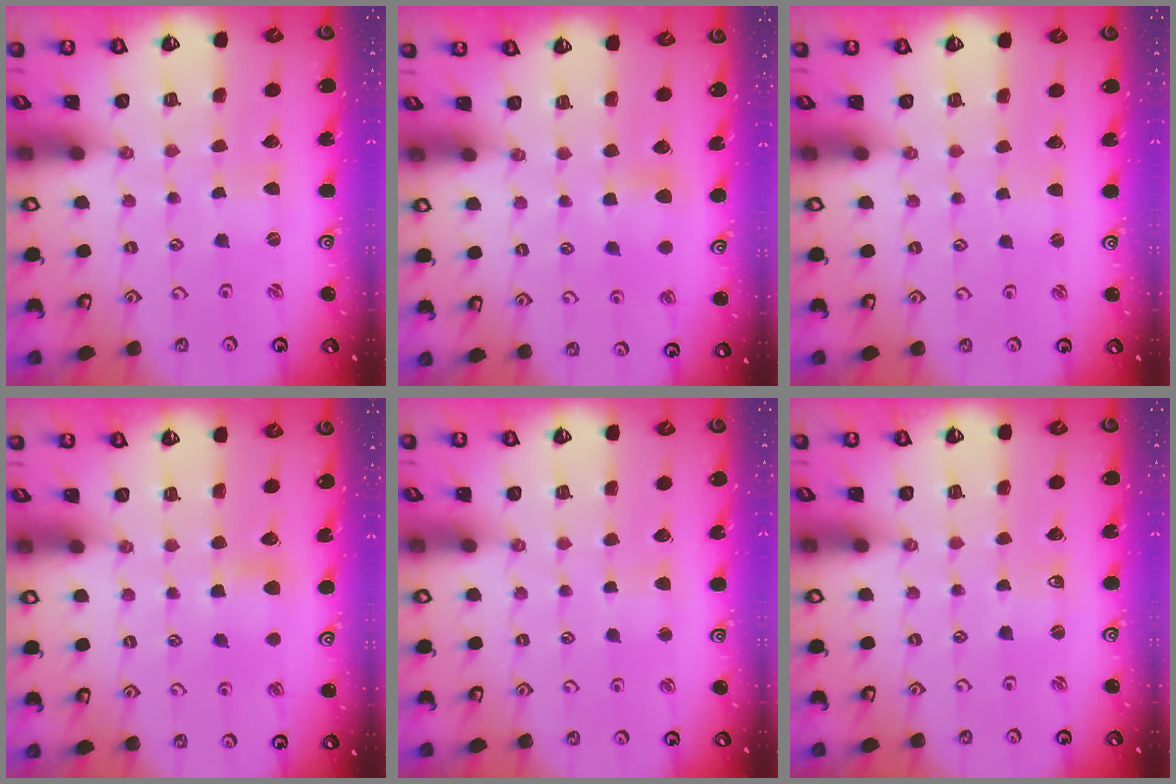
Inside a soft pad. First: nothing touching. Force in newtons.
{"total": 5.3, "press": 5.3, "slide": 0.6}
{"total": 1.5, "press": 1.5, "slide": 0.3}
{"total": 6.4, "press": 6.4, "slide": 0.6}
{"total": 2.6, "press": 2.6, "slide": 0.4}
{"total": 2.3, "press": 2.2, "slide": 0.4}